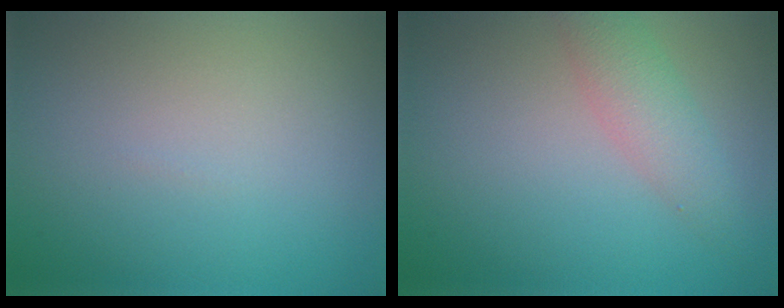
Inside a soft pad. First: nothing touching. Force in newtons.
{"total": 3.0, "press": 3.0, "slide": 0.1}